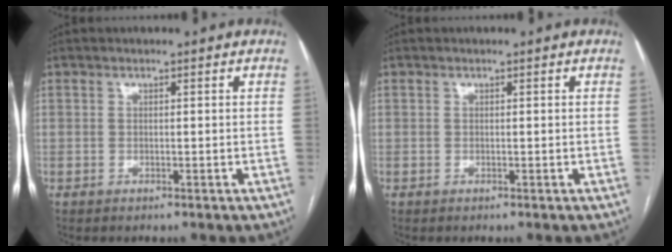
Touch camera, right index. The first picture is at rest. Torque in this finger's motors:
{"motor_torque": [-0.02, 0.16, 0.03, 0.00]}